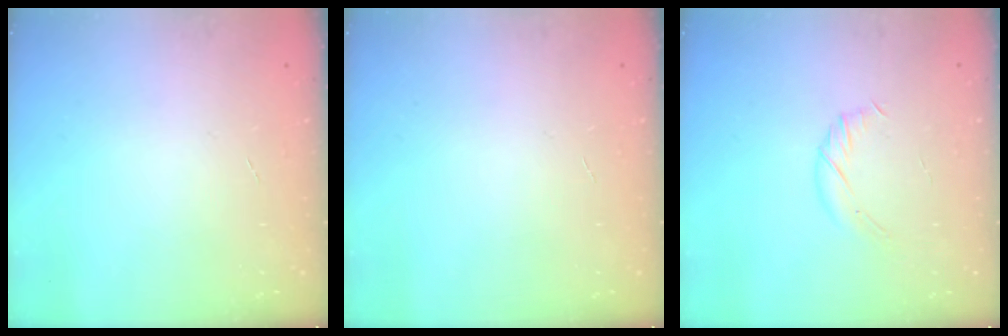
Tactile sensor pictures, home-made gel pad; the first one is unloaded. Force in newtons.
{"total": 0.0}
{"total": 5.0, "press": 4.8, "slide": 1.4}